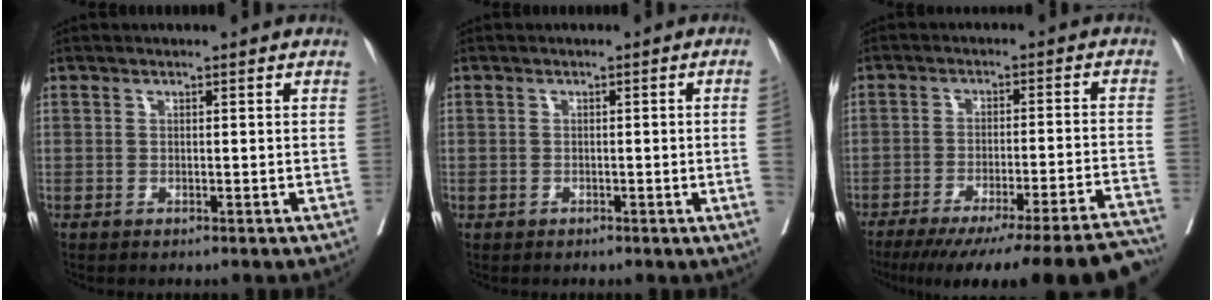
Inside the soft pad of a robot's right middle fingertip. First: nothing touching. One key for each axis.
{"total": 2.4, "fx": -0.3, "fy": -0.9, "fz": 2.2, "tx": -0.028, "ty": -0.001, "tz": -0.003}
{"total": 24.7, "fx": -21.8, "fy": -0.5, "fz": 11.6, "tx": -0.089, "ty": -0.037, "tz": -0.293}